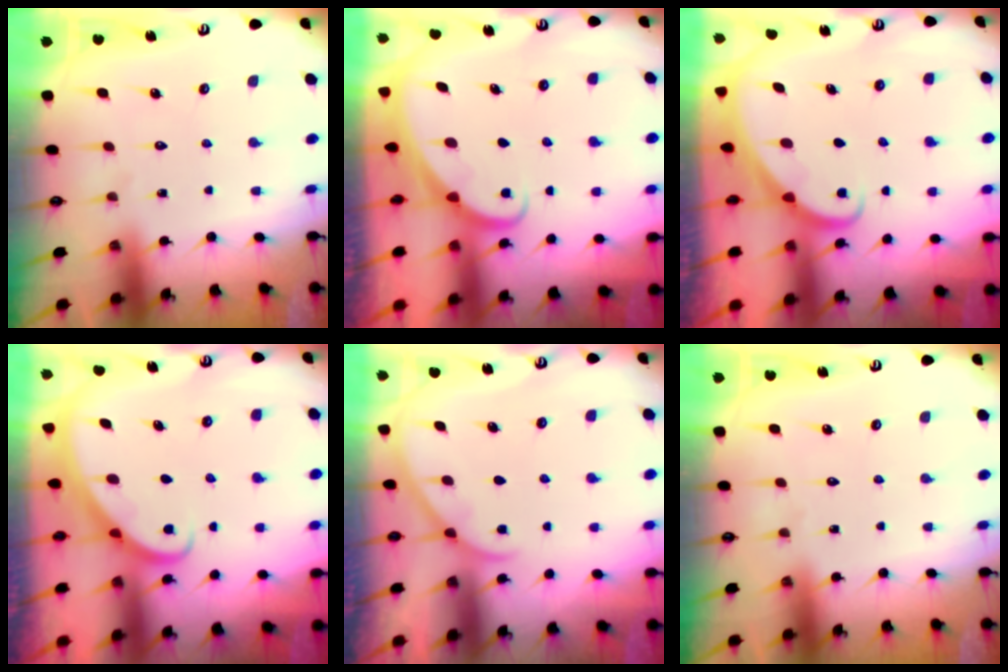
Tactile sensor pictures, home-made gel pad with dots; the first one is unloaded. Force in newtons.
{"total": 1.9, "press": 1.9, "slide": 0.1}
{"total": 1.8, "press": 1.8, "slide": 0.2}
{"total": 2.7, "press": 2.7, "slide": 0.2}
{"total": 1.9, "press": 1.9, "slide": 0.2}
{"total": 0.0}